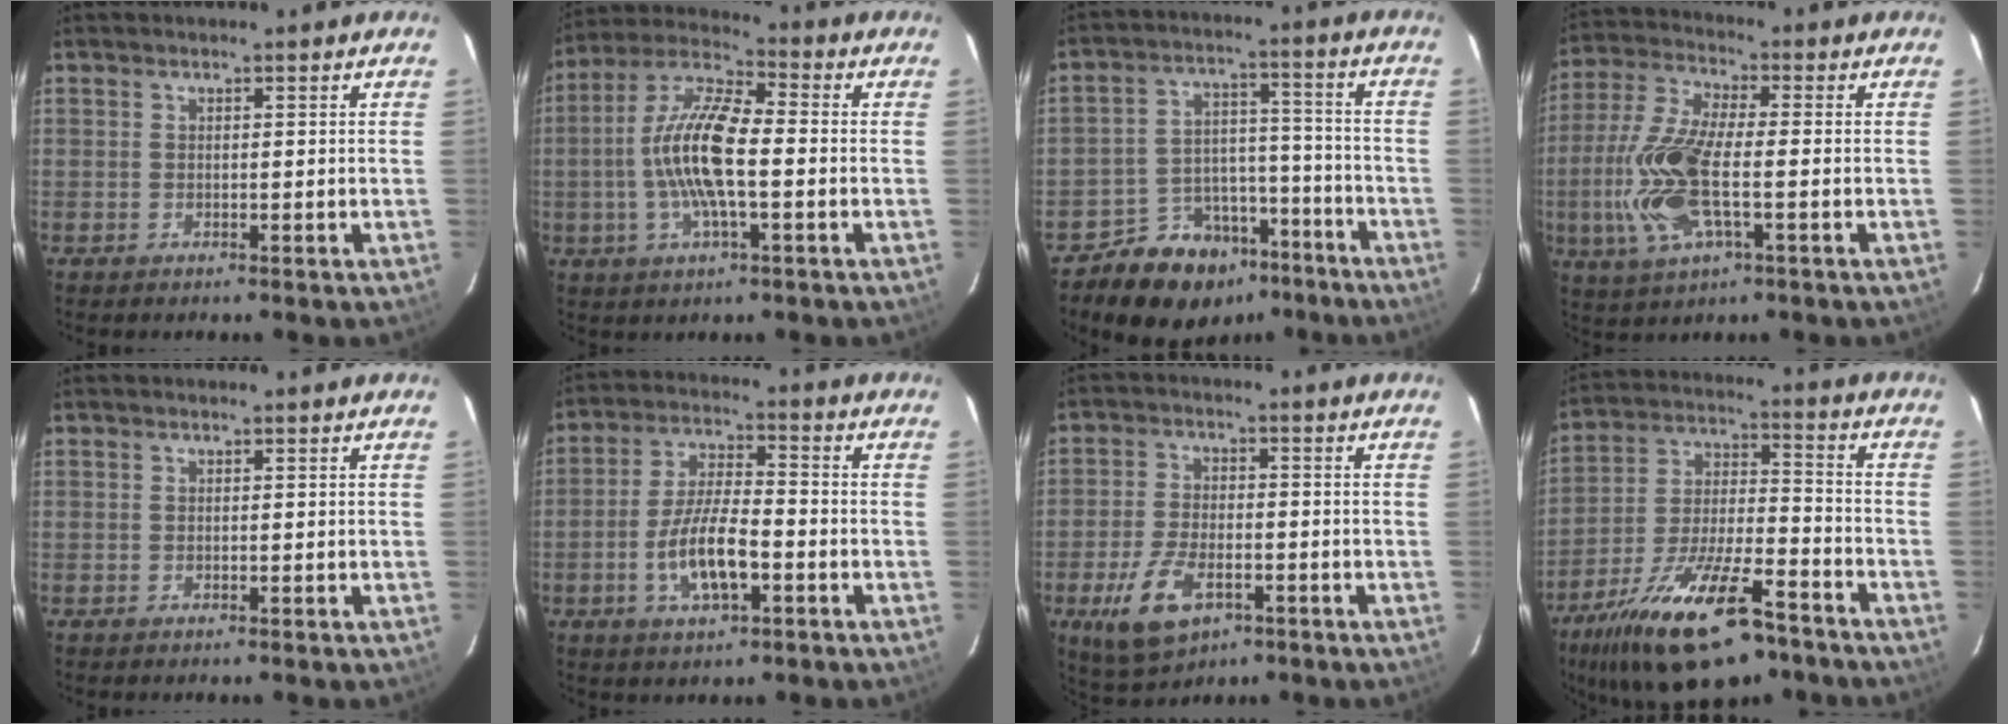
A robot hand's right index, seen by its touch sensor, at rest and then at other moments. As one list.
[{"total": 13.4, "force": [-1.7, 3.9, 12.7], "torque": [-0.256, 0.008, -0.041]}, {"total": 13.2, "force": [-9.4, 8.6, 3.6], "torque": [-0.070, 0.049, -0.125]}, {"total": 15.1, "force": [-3.1, 5.3, 13.8], "torque": [-0.306, -0.004, -0.065]}, {"total": 0.0}, {"total": 10.2, "force": [-3.6, 3.3, 8.9], "torque": [-0.180, -0.001, -0.063]}, {"total": 10.5, "force": [-4.8, 5.5, 7.6], "torque": [-0.167, -0.008, -0.080]}, {"total": 21.9, "force": [-14.4, 7.5, 14.7], "torque": [-0.278, -0.026, -0.236]}]